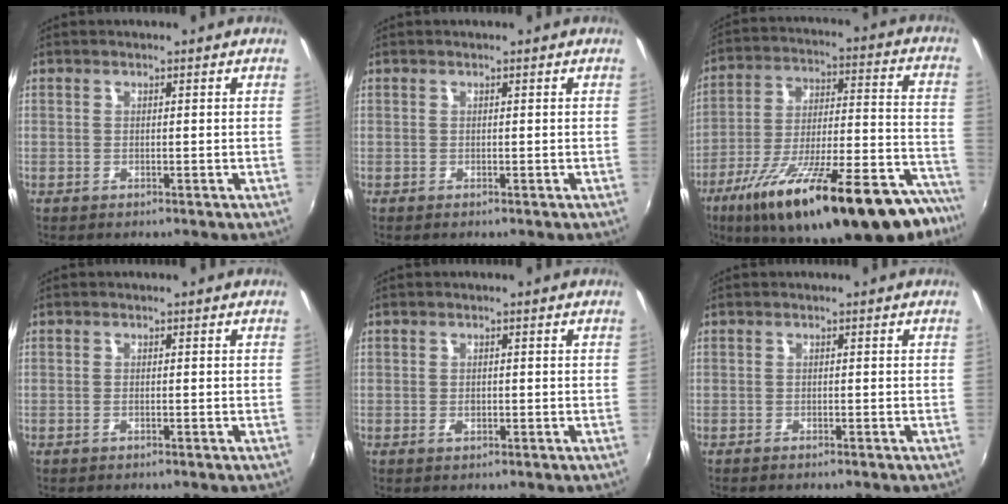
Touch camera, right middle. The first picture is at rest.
{"total": 0.0}
{"total": 32.3, "force": [-22.8, 8.6, 21.3], "torque": [-0.318, -0.038, -0.329]}
{"total": 0.7, "force": [-0.6, 0.2, 0.4], "torque": [-0.008, 0.000, -0.012]}
{"total": 0.9, "force": [-0.4, 0.7, 0.3], "torque": [-0.005, -0.002, -0.007]}
{"total": 0.9, "force": [-0.8, 0.3, 0.3], "torque": [-0.010, -0.002, -0.015]}